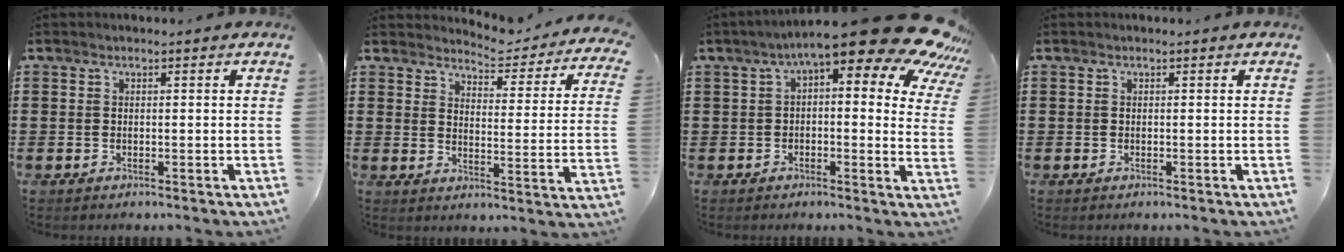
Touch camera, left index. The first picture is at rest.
{"total": 4.3, "force": [4.2, 0.0, 1.0], "torque": [-0.029, -0.042, 0.063]}
{"total": 13.2, "force": [9.2, 2.0, 9.3], "torque": [-0.151, -0.064, 0.147]}
{"total": 0.0}